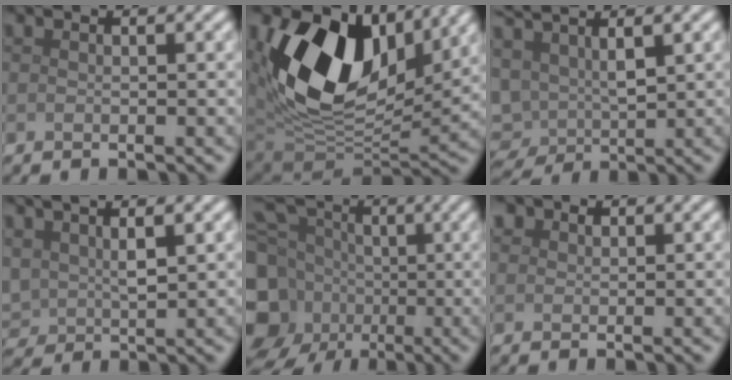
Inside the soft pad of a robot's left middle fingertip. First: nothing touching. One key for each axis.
{"total": 15.2, "fx": 5.1, "fy": 9.6, "fz": 10.6, "tx": -0.191, "ty": 0.005, "tz": 0.097}
{"total": 5.5, "fx": 1.7, "fy": 3.3, "fz": 4.0, "tx": -0.096, "ty": -0.003, "tz": 0.033}
{"total": 4.5, "fx": 2.0, "fy": 2.3, "fz": 3.3, "tx": -0.077, "ty": -0.001, "tz": 0.045}
{"total": 17.0, "fx": -1.4, "fy": 14.2, "fz": 9.3, "tx": -0.229, "ty": -0.002, "tz": -0.034}
{"total": 1.5, "fx": 1.0, "fy": 1.0, "fz": 0.3, "tx": -0.008, "ty": 0.002, "tz": 0.012}